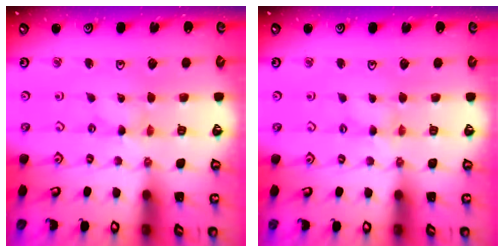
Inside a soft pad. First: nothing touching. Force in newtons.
{"total": 2.3, "press": 2.3, "slide": 0.3}